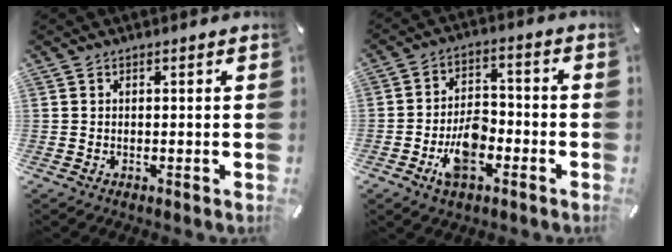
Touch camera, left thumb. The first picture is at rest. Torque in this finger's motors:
{"motor_torque": [0.30, 2.58, 0.43, 0.37, 0.31]}